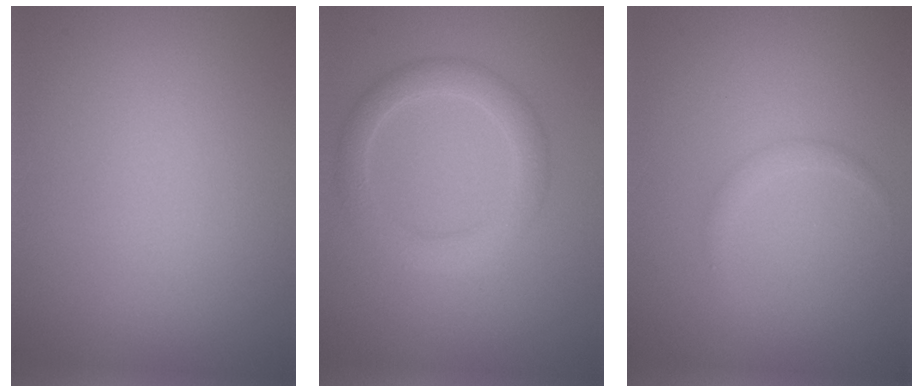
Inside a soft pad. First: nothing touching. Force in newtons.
{"total": 3.2, "press": 3.2, "slide": 0.2}
{"total": 1.0, "press": 1.0, "slide": 0.0}